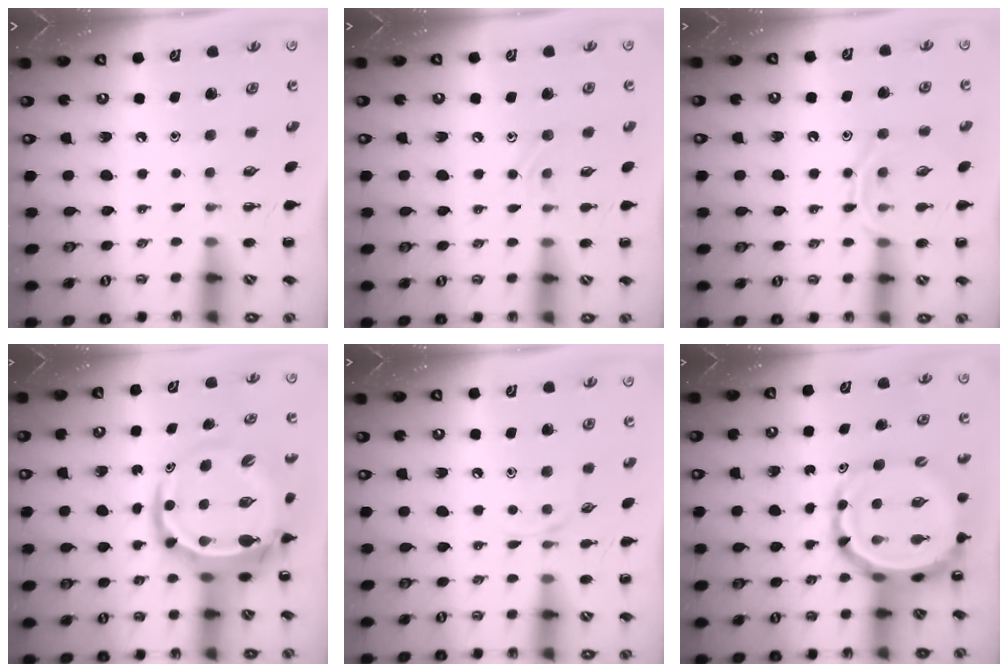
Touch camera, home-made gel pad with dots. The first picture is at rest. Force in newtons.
{"total": 6.7, "press": 6.5, "slide": 1.8}
{"total": 9.8, "press": 9.8, "slide": 0.7}
{"total": 9.1, "press": 8.7, "slide": 2.5}
{"total": 4.3, "press": 4.1, "slide": 1.3}
{"total": 8.2, "press": 7.8, "slide": 2.4}